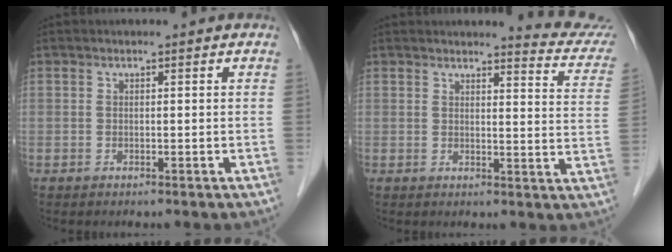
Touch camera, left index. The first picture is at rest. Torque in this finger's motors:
{"motor_torque": [0.07, -0.33, 0.29, 0.04]}